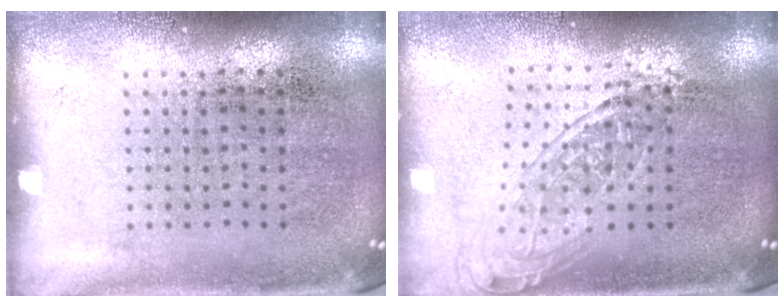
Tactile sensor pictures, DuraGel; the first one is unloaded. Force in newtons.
{"total": 1.7, "press": 1.4, "slide": 1.0}